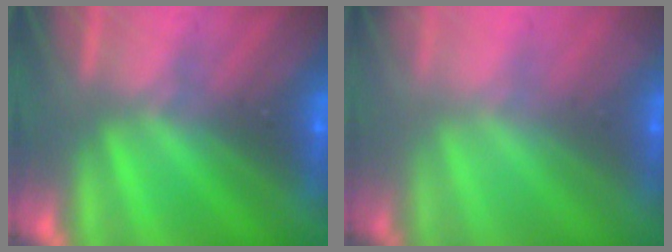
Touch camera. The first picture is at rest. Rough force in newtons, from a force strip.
{"total": 1.5}